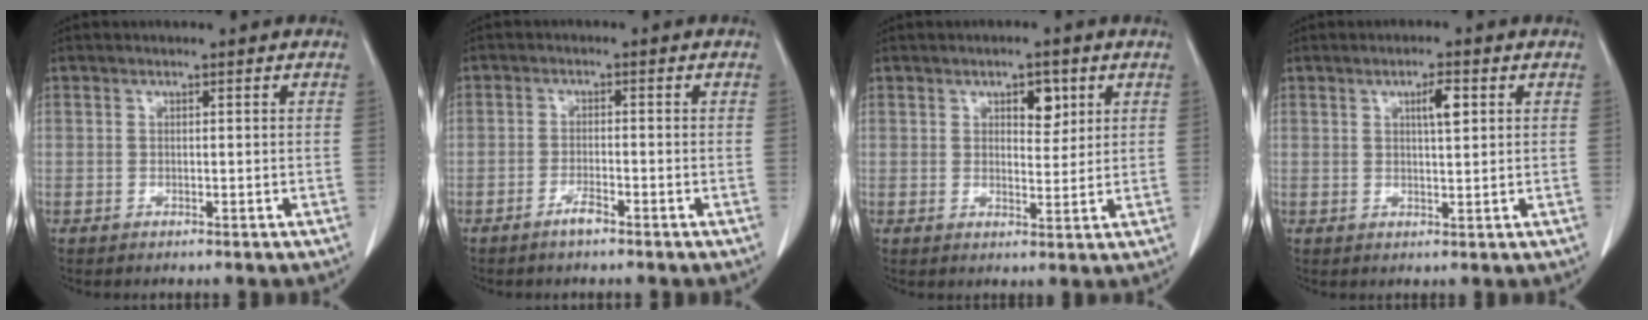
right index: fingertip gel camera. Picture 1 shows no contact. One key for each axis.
{"total": 2.2, "fx": -1.7, "fy": 0.3, "fz": 1.4, "tx": -0.029, "ty": -0.001, "tz": -0.031}
{"total": 3.9, "fx": 1.8, "fy": 1.9, "fz": 2.8, "tx": -0.038, "ty": 0.000, "tz": 0.028}
{"total": 3.3, "fx": 1.2, "fy": 0.6, "fz": 3.0, "tx": -0.050, "ty": 0.001, "tz": 0.019}